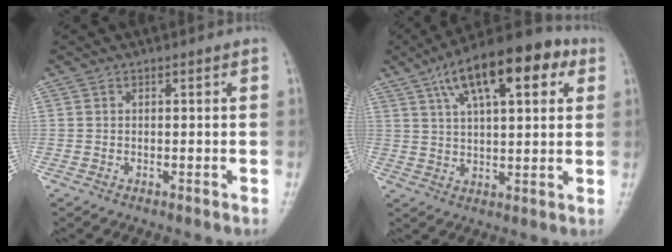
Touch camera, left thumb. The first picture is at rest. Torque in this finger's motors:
{"motor_torque": [2.54, 2.47, 1.41, -0.31, 0.18]}